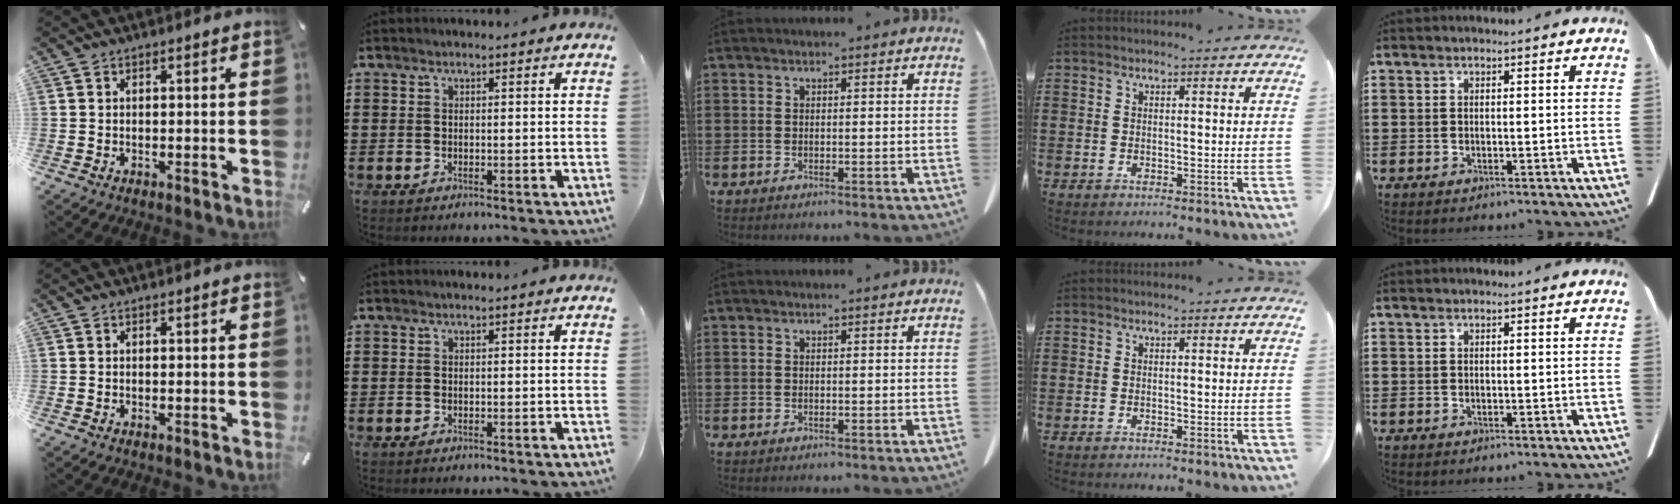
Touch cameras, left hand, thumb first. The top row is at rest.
{}